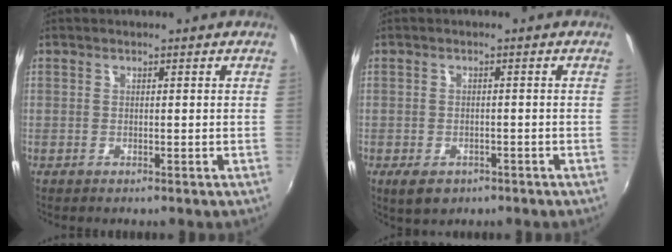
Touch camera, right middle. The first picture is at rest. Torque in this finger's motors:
{"motor_torque": [0.51, -0.43, 0.03, 0.02]}